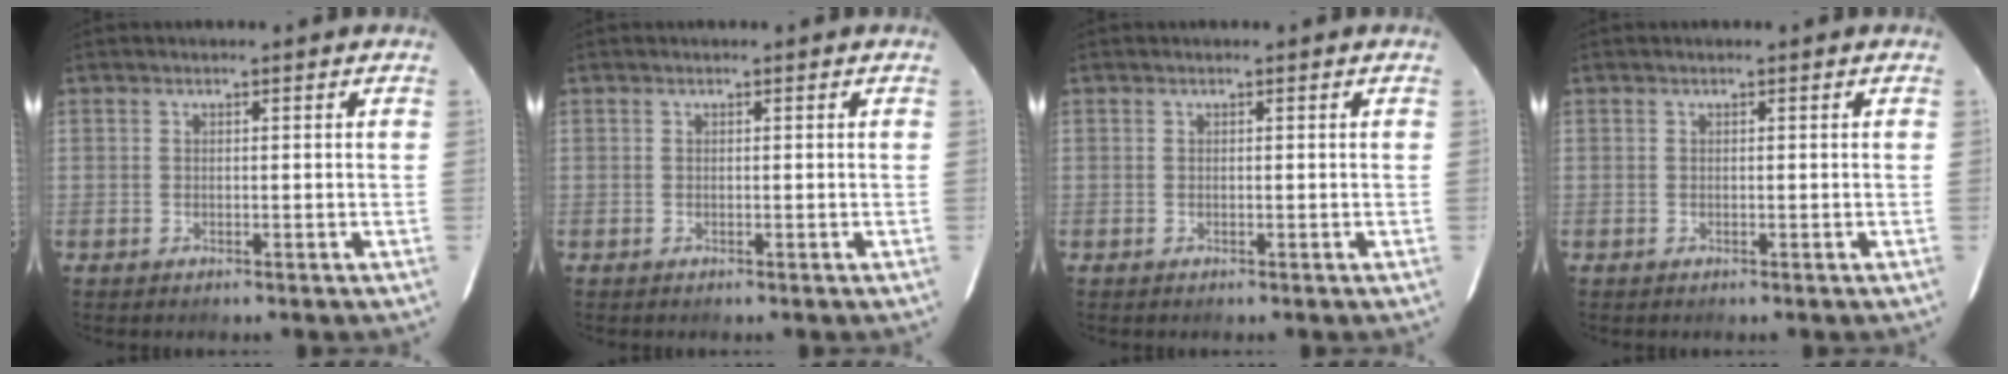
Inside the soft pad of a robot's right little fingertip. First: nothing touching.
{"total": 0.0}
{"total": 0.0}
{"total": 0.0}